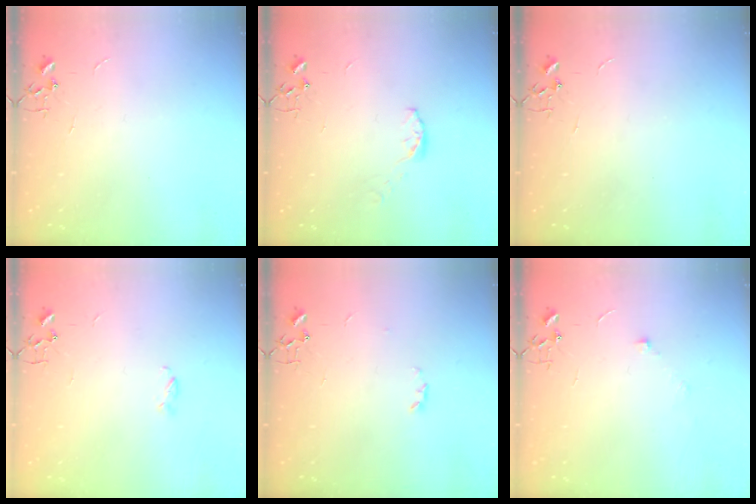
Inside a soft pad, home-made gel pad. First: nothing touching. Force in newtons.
{"total": 4.2, "press": 4.2, "slide": 0.5}
{"total": 0.0}
{"total": 2.9, "press": 2.9, "slide": 0.3}
{"total": 2.8, "press": 2.7, "slide": 0.5}
{"total": 4.0, "press": 3.6, "slide": 1.6}